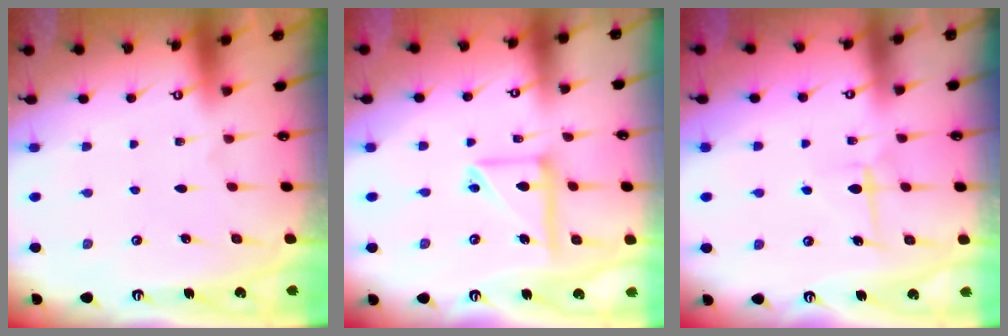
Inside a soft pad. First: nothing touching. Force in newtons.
{"total": 12.4, "press": 12.3, "slide": 1.3}
{"total": 6.5, "press": 6.4, "slide": 1.3}